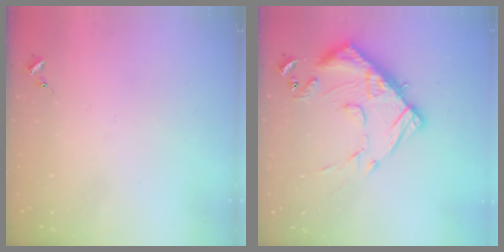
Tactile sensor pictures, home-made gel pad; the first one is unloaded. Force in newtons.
{"total": 16.6, "press": 16.6, "slide": 1.4}